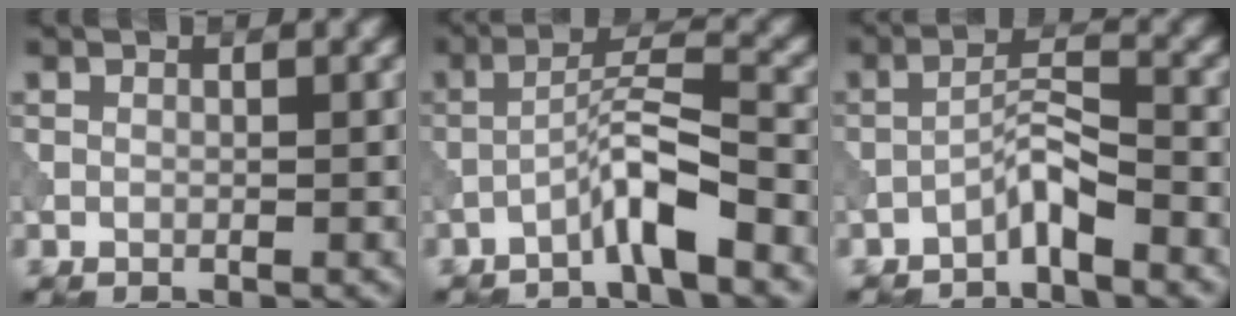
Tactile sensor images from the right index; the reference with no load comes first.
{"total": 4.4, "force": [-2.8, 0.3, 3.4], "torque": [-0.060, 0.020, -0.061]}
{"total": 2.8, "force": [-2.1, 0.3, 1.8], "torque": [-0.033, 0.017, -0.044]}